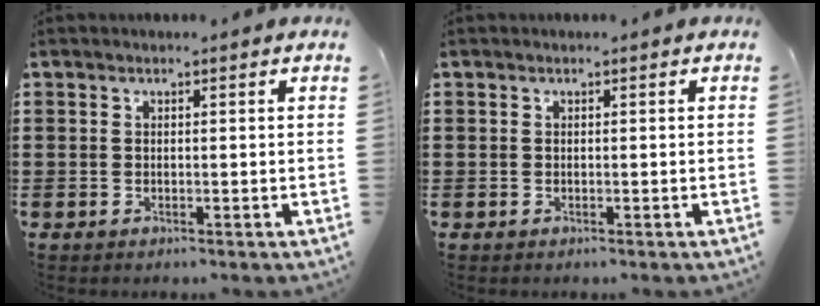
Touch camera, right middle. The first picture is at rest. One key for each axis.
{"total": 0.0}